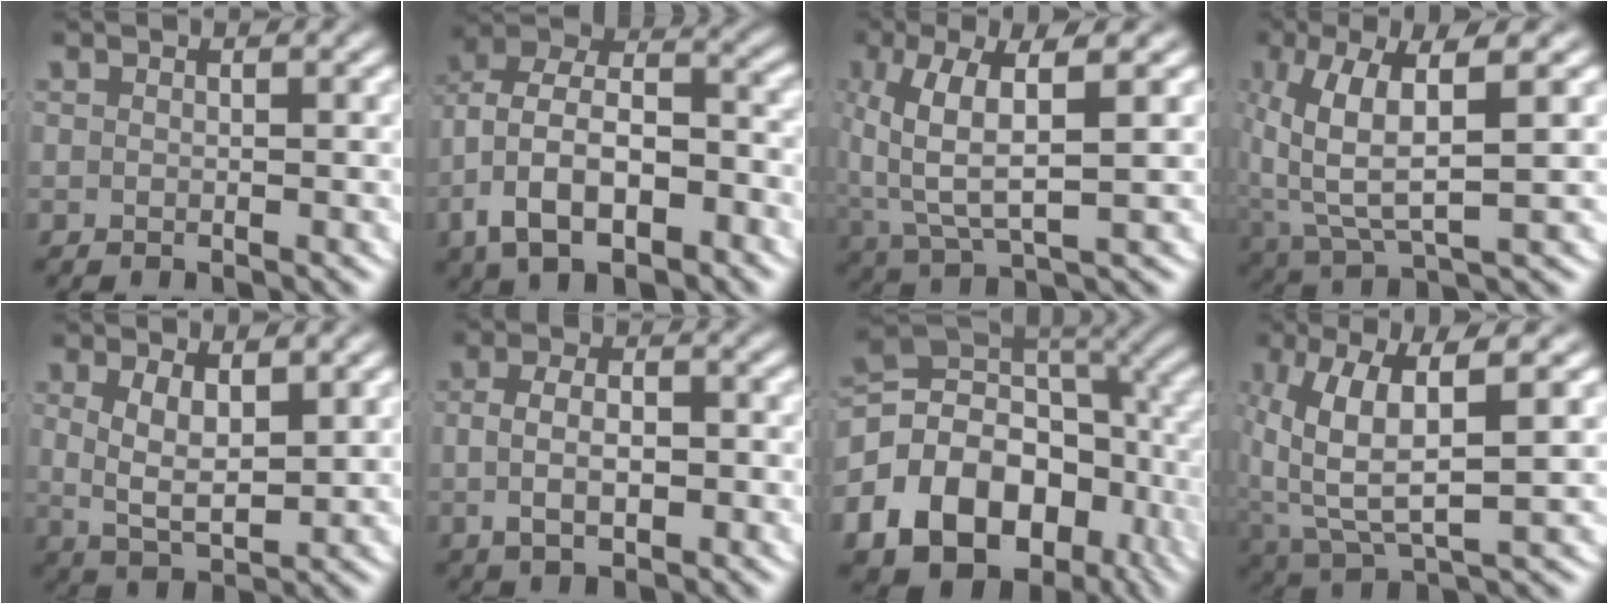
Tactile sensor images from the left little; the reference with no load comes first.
{"total": 8.6, "force": [-1.2, 6.2, 5.9], "torque": [-0.114, -0.023, -0.015]}
{"total": 6.1, "force": [0.9, 2.6, 5.5], "torque": [-0.112, -0.002, 0.025]}
{"total": 7.0, "force": [0.8, 3.1, 6.2], "torque": [-0.125, -0.004, 0.023]}
{"total": 4.5, "force": [0.4, 2.5, 3.8], "torque": [-0.072, -0.014, 0.016]}
{"total": 3.9, "force": [-0.6, 2.0, 3.3], "torque": [-0.049, -0.001, -0.006]}
{"total": 19.5, "force": [-6.4, 14.7, 11.1], "torque": [-0.207, -0.062, -0.084]}
{"total": 7.7, "force": [0.7, 3.9, 6.6], "torque": [-0.135, -0.011, 0.024]}